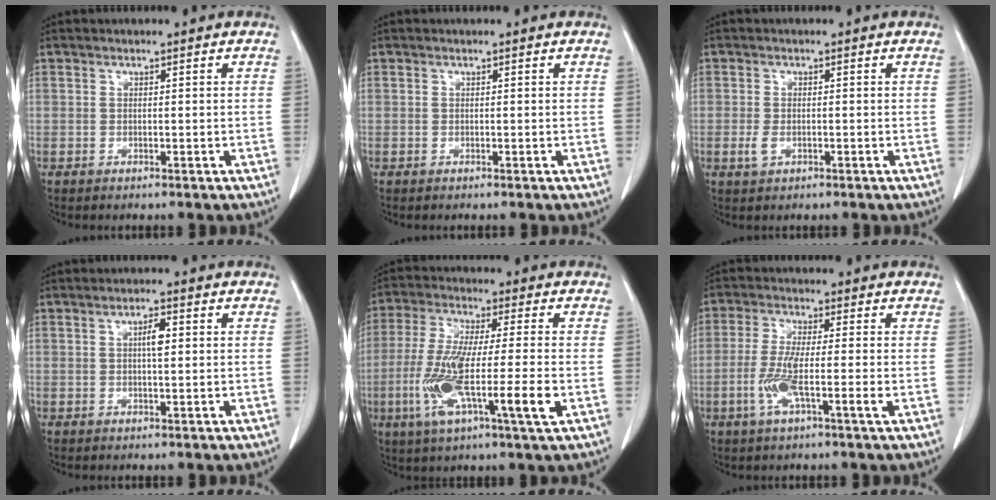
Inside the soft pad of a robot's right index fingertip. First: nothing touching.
{"total": 0.0}
{"total": 1.9, "force": [-0.6, 1.1, 1.5], "torque": [-0.033, 0.000, -0.009]}
{"total": 2.6, "force": [0.5, 0.5, 2.5], "torque": [-0.045, 0.003, 0.009]}
{"total": 14.0, "force": [-3.6, 0.9, 13.5], "torque": [-0.260, -0.020, -0.069]}
{"total": 6.5, "force": [-1.9, 0.3, 6.2], "torque": [-0.125, -0.009, -0.039]}